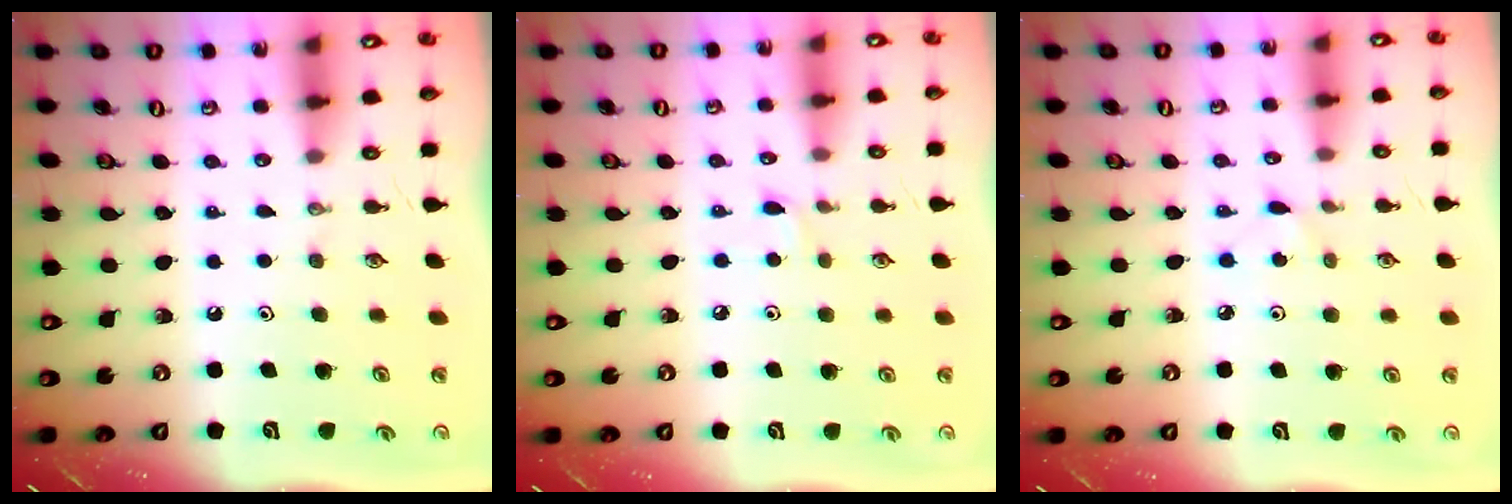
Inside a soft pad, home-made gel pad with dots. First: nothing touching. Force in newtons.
{"total": 2.2, "press": 2.1, "slide": 0.3}
{"total": 2.6, "press": 2.6, "slide": 0.2}